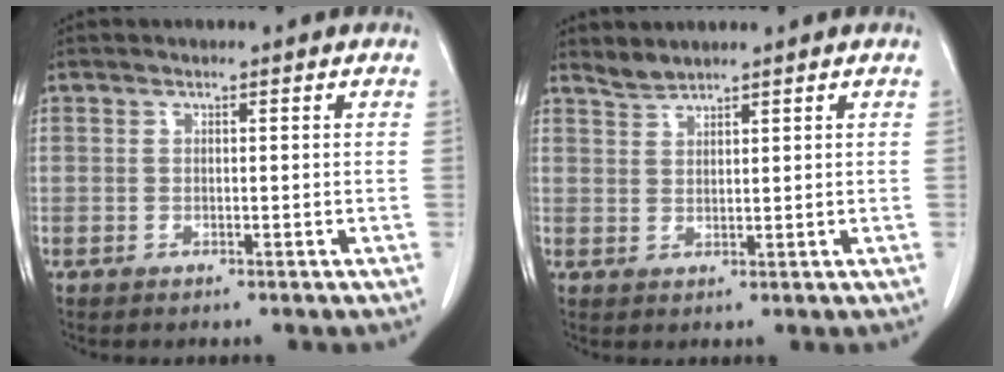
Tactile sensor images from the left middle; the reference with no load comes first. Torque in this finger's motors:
{"motor_torque": [0.00, -0.06, -0.02, -0.01]}